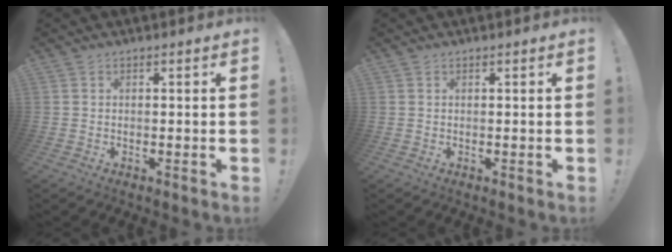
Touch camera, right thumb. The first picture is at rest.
{"total": 0.0}